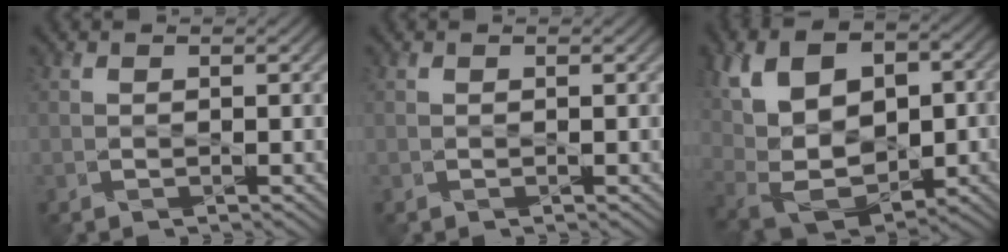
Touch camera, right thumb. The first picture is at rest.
{"total": 0.0}
{"total": 14.1, "force": [2.3, 9.1, 10.5], "torque": [-0.204, 0.028, 0.057]}